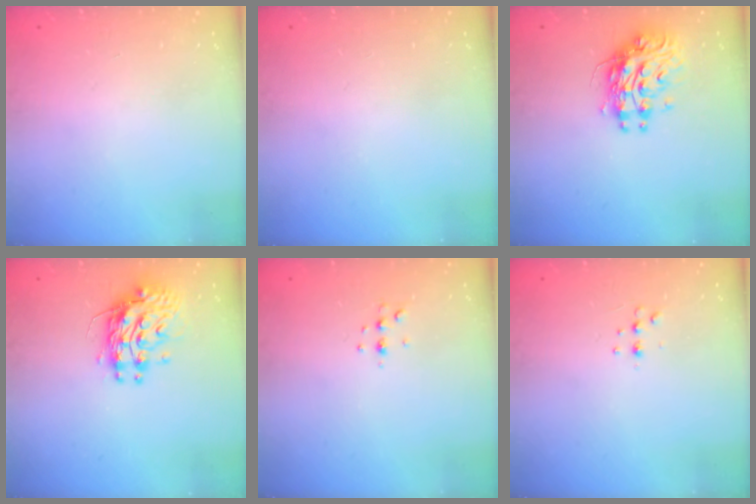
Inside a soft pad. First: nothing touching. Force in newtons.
{"total": 0.0}
{"total": 10.7, "press": 10.7, "slide": 0.9}
{"total": 10.8, "press": 10.7, "slide": 0.9}
{"total": 3.7, "press": 3.6, "slide": 0.7}
{"total": 4.1, "press": 3.9, "slide": 1.3}